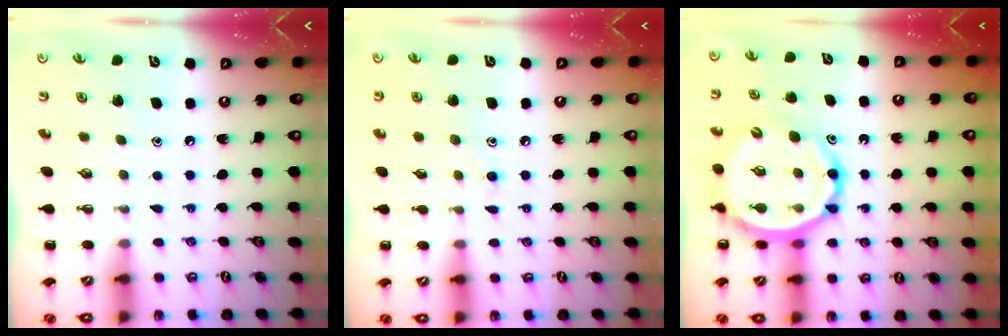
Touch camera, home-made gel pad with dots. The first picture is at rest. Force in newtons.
{"total": 8.1, "press": 7.7, "slide": 2.6}
{"total": 14.7, "press": 14.1, "slide": 4.2}